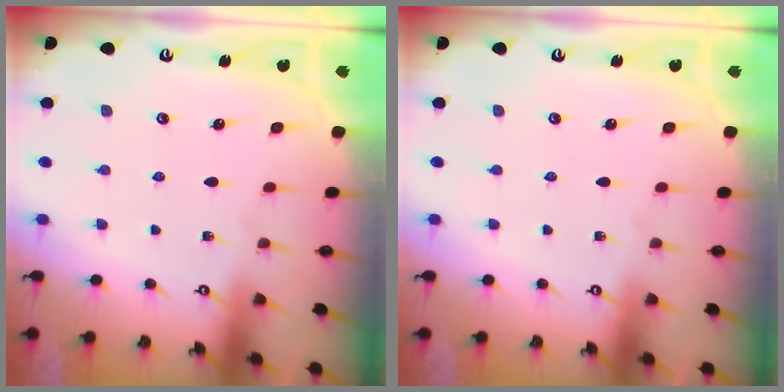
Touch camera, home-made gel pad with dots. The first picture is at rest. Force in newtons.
{"total": 0.0}